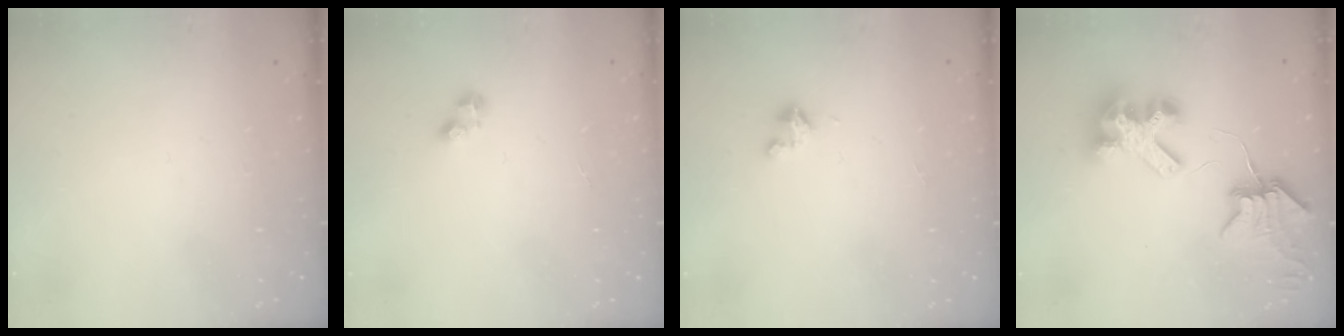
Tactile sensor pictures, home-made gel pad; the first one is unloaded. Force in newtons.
{"total": 3.0, "press": 3.0, "slide": 0.4}
{"total": 2.7, "press": 2.6, "slide": 0.4}
{"total": 10.0, "press": 9.9, "slide": 1.3}